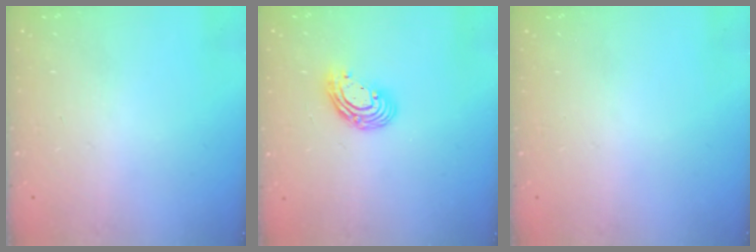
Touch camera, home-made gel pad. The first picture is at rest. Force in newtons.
{"total": 9.2, "press": 9.2, "slide": 0.6}
{"total": 0.0}